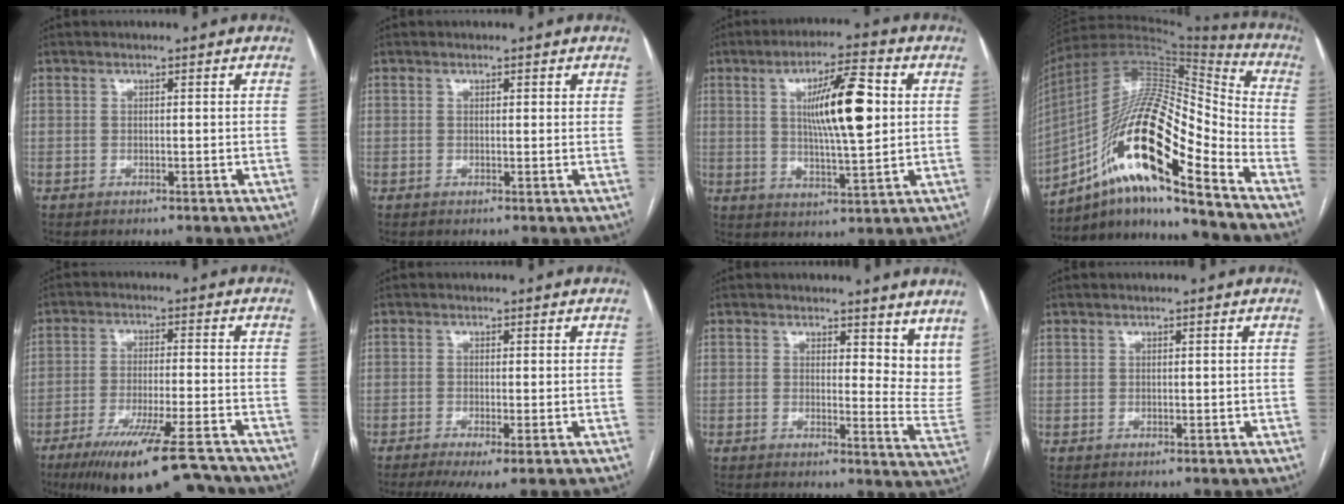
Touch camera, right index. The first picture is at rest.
{"total": 0.9, "force": [0.5, 0.3, 0.7], "torque": [-0.013, 0.000, 0.003]}
{"total": 12.0, "force": [2.4, 1.8, 11.7], "torque": [-0.196, 0.006, 0.039]}
{"total": 22.0, "force": [-11.1, 3.7, 18.6], "torque": [-0.356, 0.006, -0.197]}
{"total": 17.4, "force": [-14.0, 2.1, 10.1], "torque": [-0.141, -0.017, -0.215]}
{"total": 4.5, "force": [-2.5, 0.5, 3.8], "torque": [-0.059, -0.014, -0.041]}
{"total": 9.1, "force": [7.1, 3.9, 4.2], "torque": [-0.028, -0.033, 0.070]}
{"total": 0.5, "force": [0.3, 0.3, 0.2], "torque": [-0.001, 0.001, 0.006]}